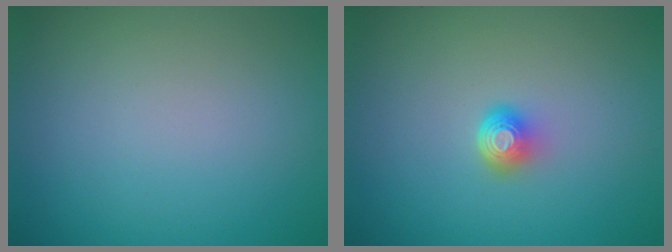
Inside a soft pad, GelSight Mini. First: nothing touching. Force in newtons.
{"total": 2.1, "press": 1.4, "slide": 1.6}